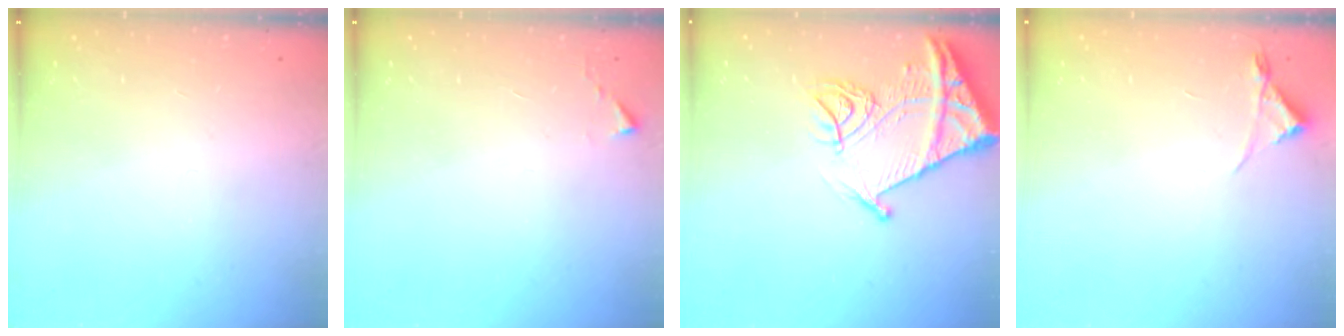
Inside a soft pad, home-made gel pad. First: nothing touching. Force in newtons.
{"total": 2.7, "press": 2.7, "slide": 0.5}
{"total": 14.9, "press": 14.8, "slide": 1.6}
{"total": 3.0, "press": 2.9, "slide": 0.5}